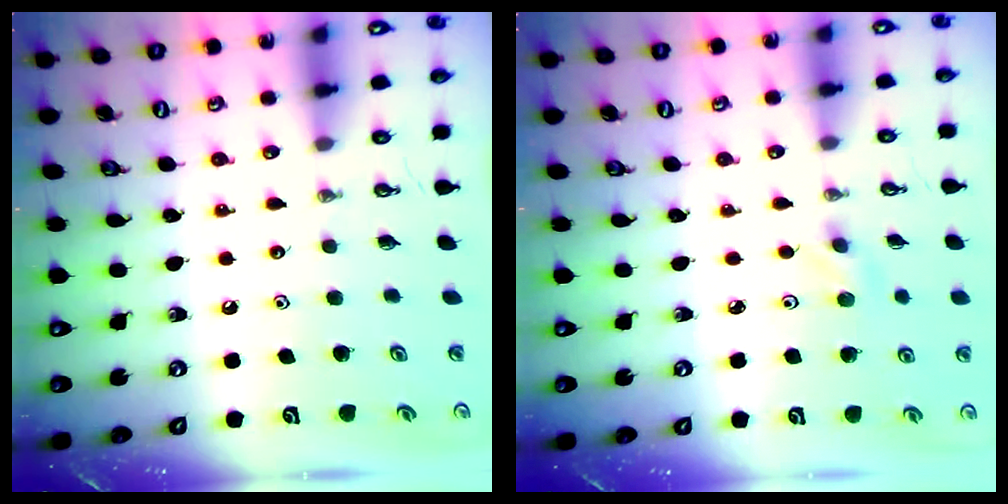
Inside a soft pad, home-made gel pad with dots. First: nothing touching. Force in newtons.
{"total": 2.7, "press": 2.3, "slide": 1.4}